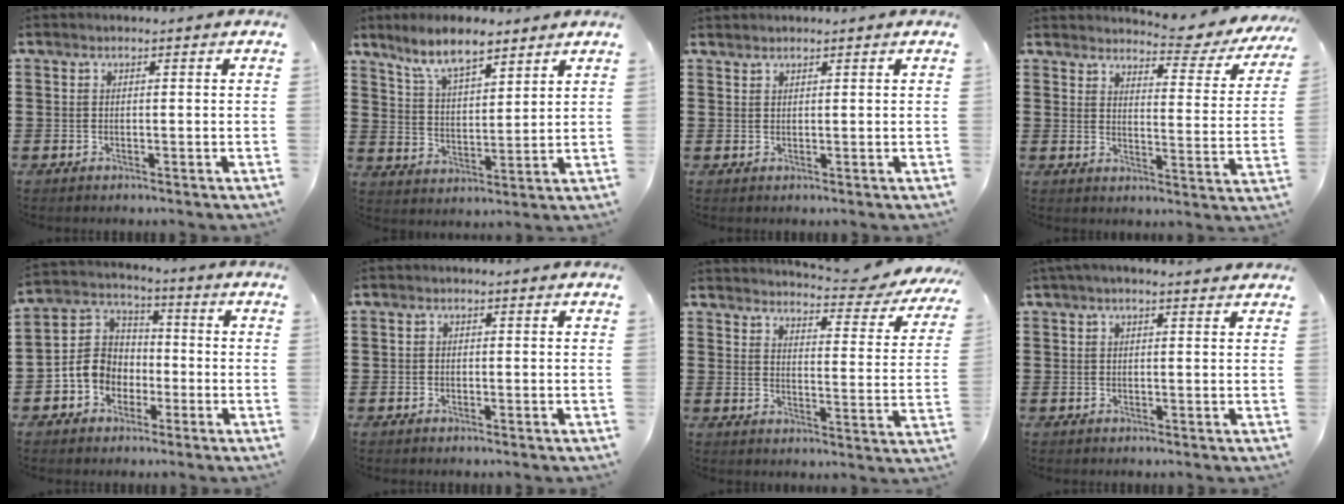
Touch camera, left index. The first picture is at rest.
{"total": 8.9, "force": [7.4, 2.1, 4.6], "torque": [-0.112, -0.017, 0.135]}
{"total": 1.0, "force": [1.0, 0.1, 0.0], "torque": [-0.002, 0.000, 0.020]}
{"total": 4.5, "force": [4.2, 0.7, 1.5], "torque": [-0.029, -0.041, 0.062]}
{"total": 6.9, "force": [-2.1, 6.0, 2.7], "torque": [-0.092, 0.010, -0.049]}
{"total": 0.6, "force": [-0.2, 0.5, 0.1], "torque": [-0.003, 0.003, -0.004]}
{"total": 4.4, "force": [4.2, 0.0, 1.4], "torque": [-0.035, -0.039, 0.064]}
{"total": 1.8, "force": [1.4, 0.1, 1.2], "torque": [-0.025, 0.004, 0.025]}